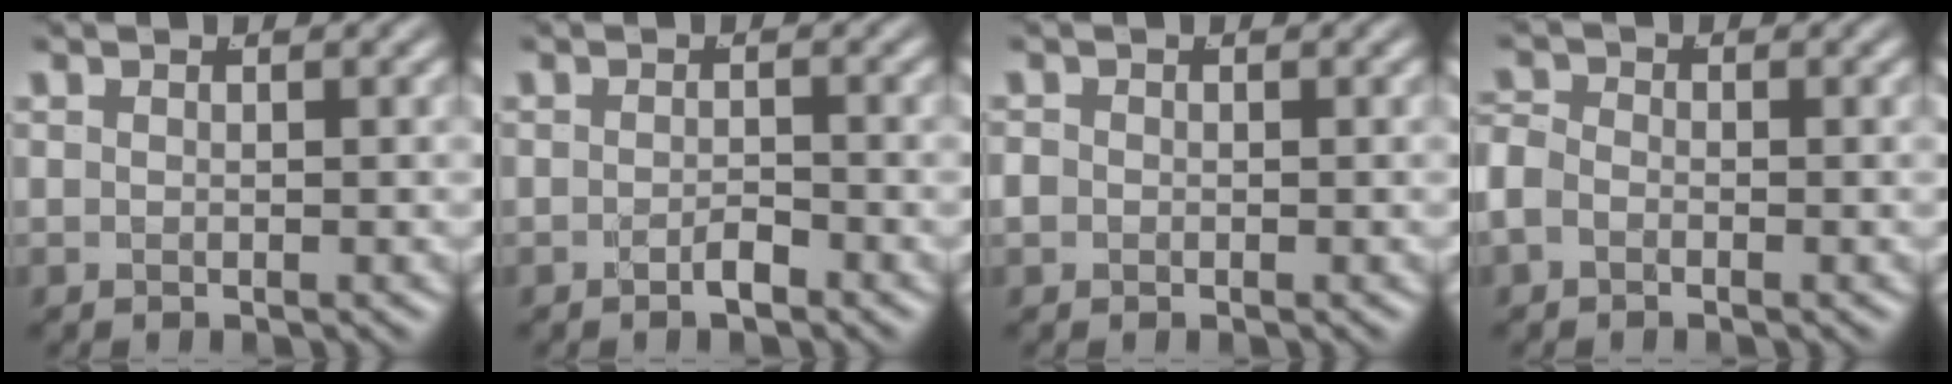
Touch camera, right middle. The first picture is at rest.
{"total": 1.3, "force": [-1.1, -0.1, 0.6], "torque": [-0.009, -0.003, -0.019]}
{"total": 1.3, "force": [-0.4, 1.1, 0.5], "torque": [-0.019, -0.008, -0.005]}
{"total": 2.3, "force": [-0.8, 1.9, 1.1], "torque": [-0.038, -0.013, -0.014]}